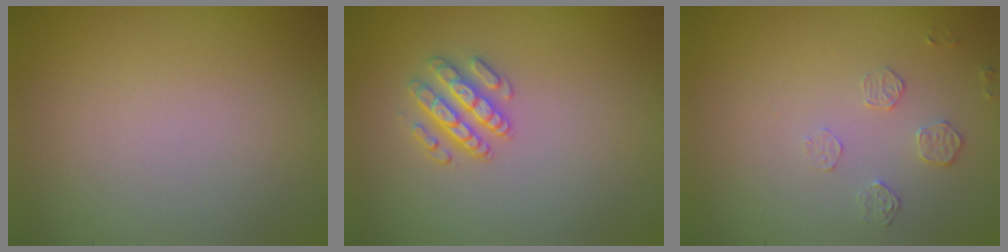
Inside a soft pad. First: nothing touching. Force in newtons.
{"total": 2.6, "press": 2.6, "slide": 0.5}
{"total": 1.5, "press": 0.8, "slide": 1.3}